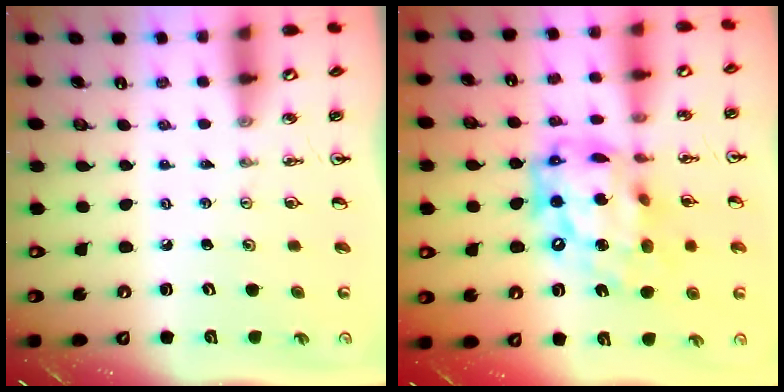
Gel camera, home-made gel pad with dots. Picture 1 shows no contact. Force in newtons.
{"total": 20.7, "press": 20.6, "slide": 1.8}